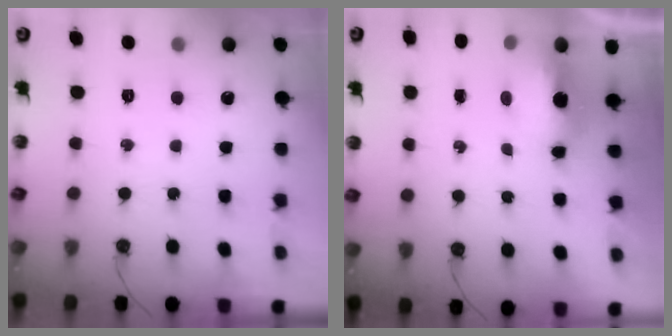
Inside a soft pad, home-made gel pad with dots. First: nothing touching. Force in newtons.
{"total": 15.0, "press": 9.1, "slide": 11.9}